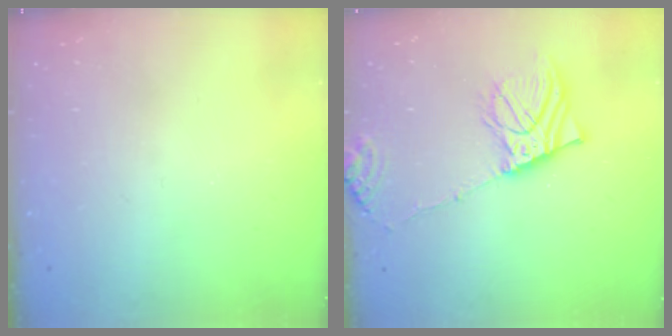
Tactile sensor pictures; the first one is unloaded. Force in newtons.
{"total": 13.4, "press": 13.1, "slide": 2.7}